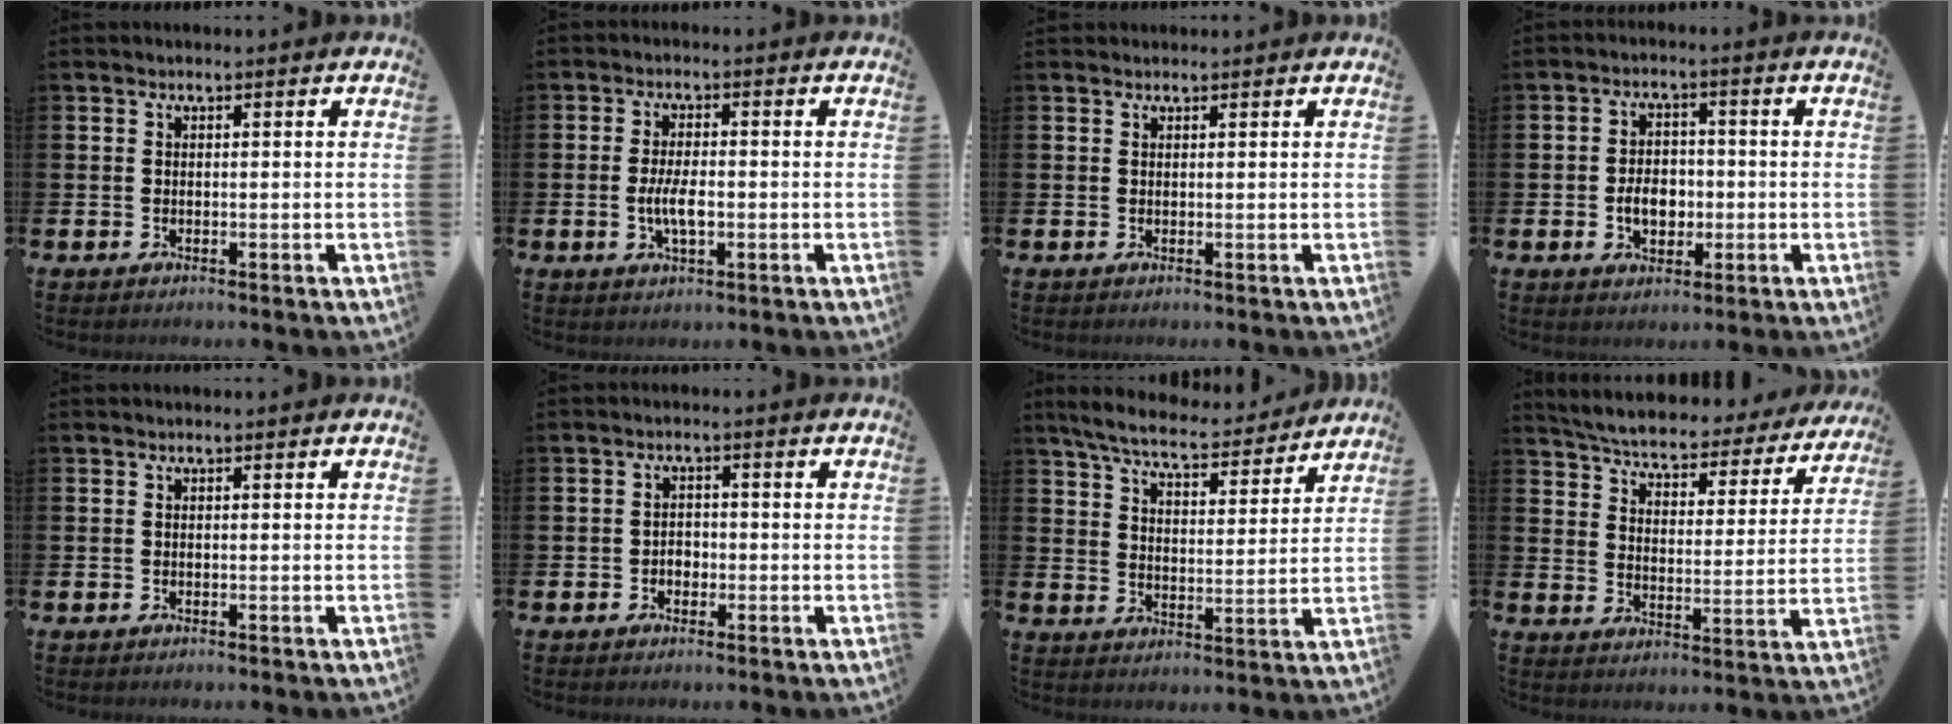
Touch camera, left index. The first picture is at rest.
{"total": 4.3, "force": [-0.7, 1.8, 3.8], "torque": [-0.076, 0.002, -0.016]}
{"total": 0.8, "force": [0.7, 0.3, -0.1], "torque": [0.011, -0.003, 0.011]}
{"total": 4.6, "force": [-0.9, 3.3, 3.0], "torque": [-0.044, 0.001, -0.022]}
{"total": 0.0}
{"total": 1.8, "force": [-0.7, 1.5, 0.7], "torque": [-0.007, 0.000, -0.018]}
{"total": 7.2, "force": [6.8, 1.0, 2.3], "torque": [-0.079, -0.040, 0.118]}
{"total": 5.1, "force": [4.9, 0.7, 1.3], "torque": [-0.053, -0.041, 0.077]}